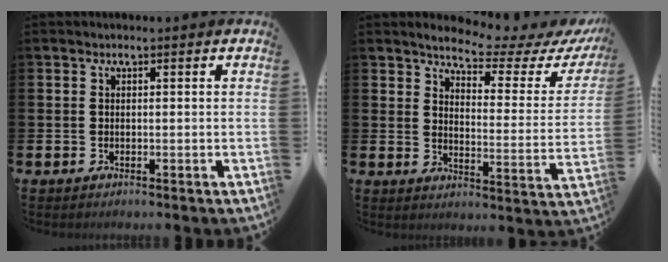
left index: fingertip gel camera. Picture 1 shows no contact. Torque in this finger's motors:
{"motor_torque": [1.09, -1.05, 0.45, 0.10]}